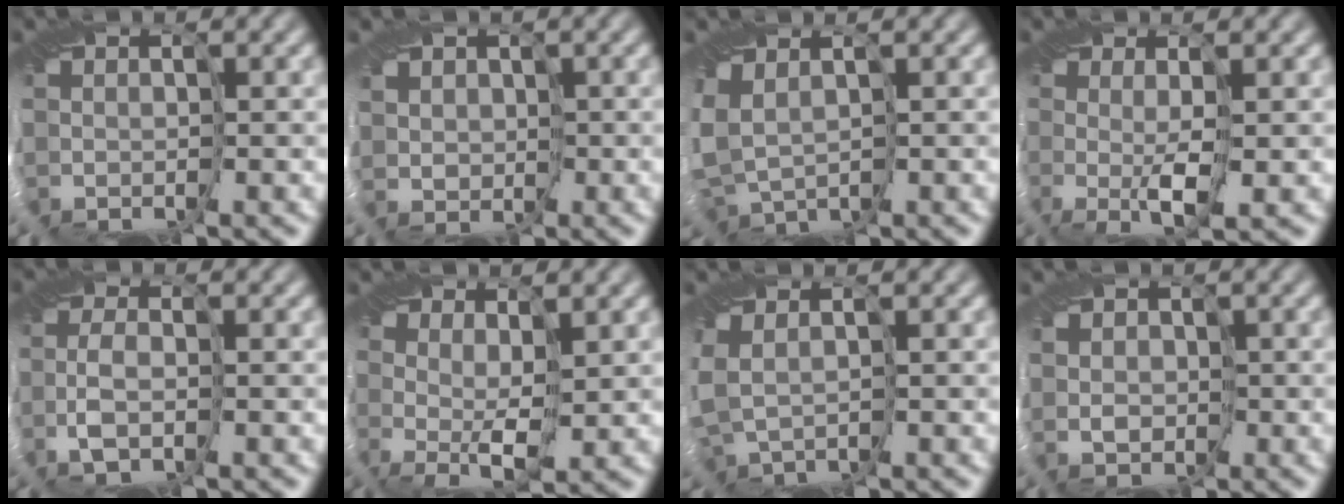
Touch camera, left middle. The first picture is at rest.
{"total": 1.4, "force": [-0.4, 1.3, 0.1], "torque": [0.016, 0.005, -0.005]}
{"total": 3.1, "force": [-1.4, 1.7, 2.2], "torque": [-0.048, -0.012, -0.032]}
{"total": 1.6, "force": [0.3, -1.4, 0.8], "torque": [-0.016, -0.005, 0.007]}
{"total": 1.5, "force": [-0.9, 0.2, 1.2], "torque": [-0.022, -0.002, -0.016]}
{"total": 1.7, "force": [1.3, -0.7, 0.7], "torque": [-0.015, -0.002, 0.027]}
{"total": 2.5, "force": [-1.2, 1.1, 1.9], "torque": [-0.037, -0.004, -0.028]}
{"total": 1.7, "force": [-0.5, 1.5, 0.7], "torque": [0.000, 0.002, -0.004]}